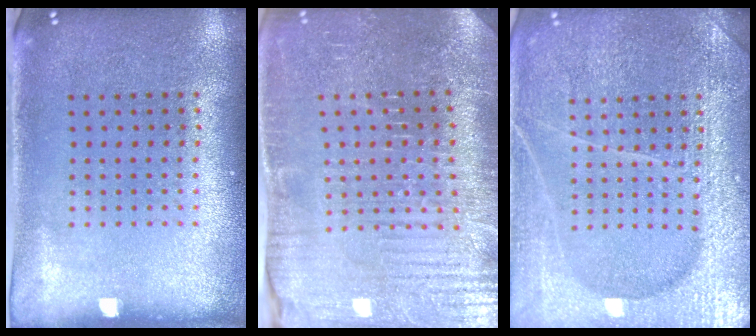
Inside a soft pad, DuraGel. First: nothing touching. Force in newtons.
{"total": 4.1, "press": 4.1, "slide": 0.6}
{"total": 6.6, "press": 6.5, "slide": 0.9}